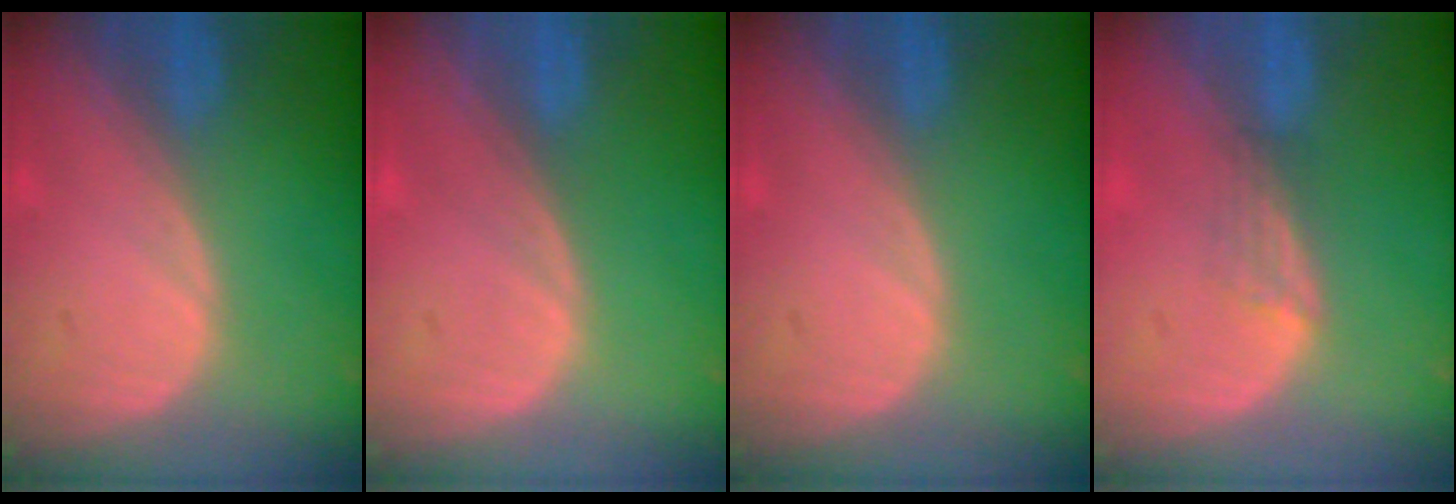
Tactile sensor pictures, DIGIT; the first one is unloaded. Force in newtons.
{"total": 0.0}
{"total": 0.0}
{"total": 2.0, "press": 1.6, "slide": 1.3}